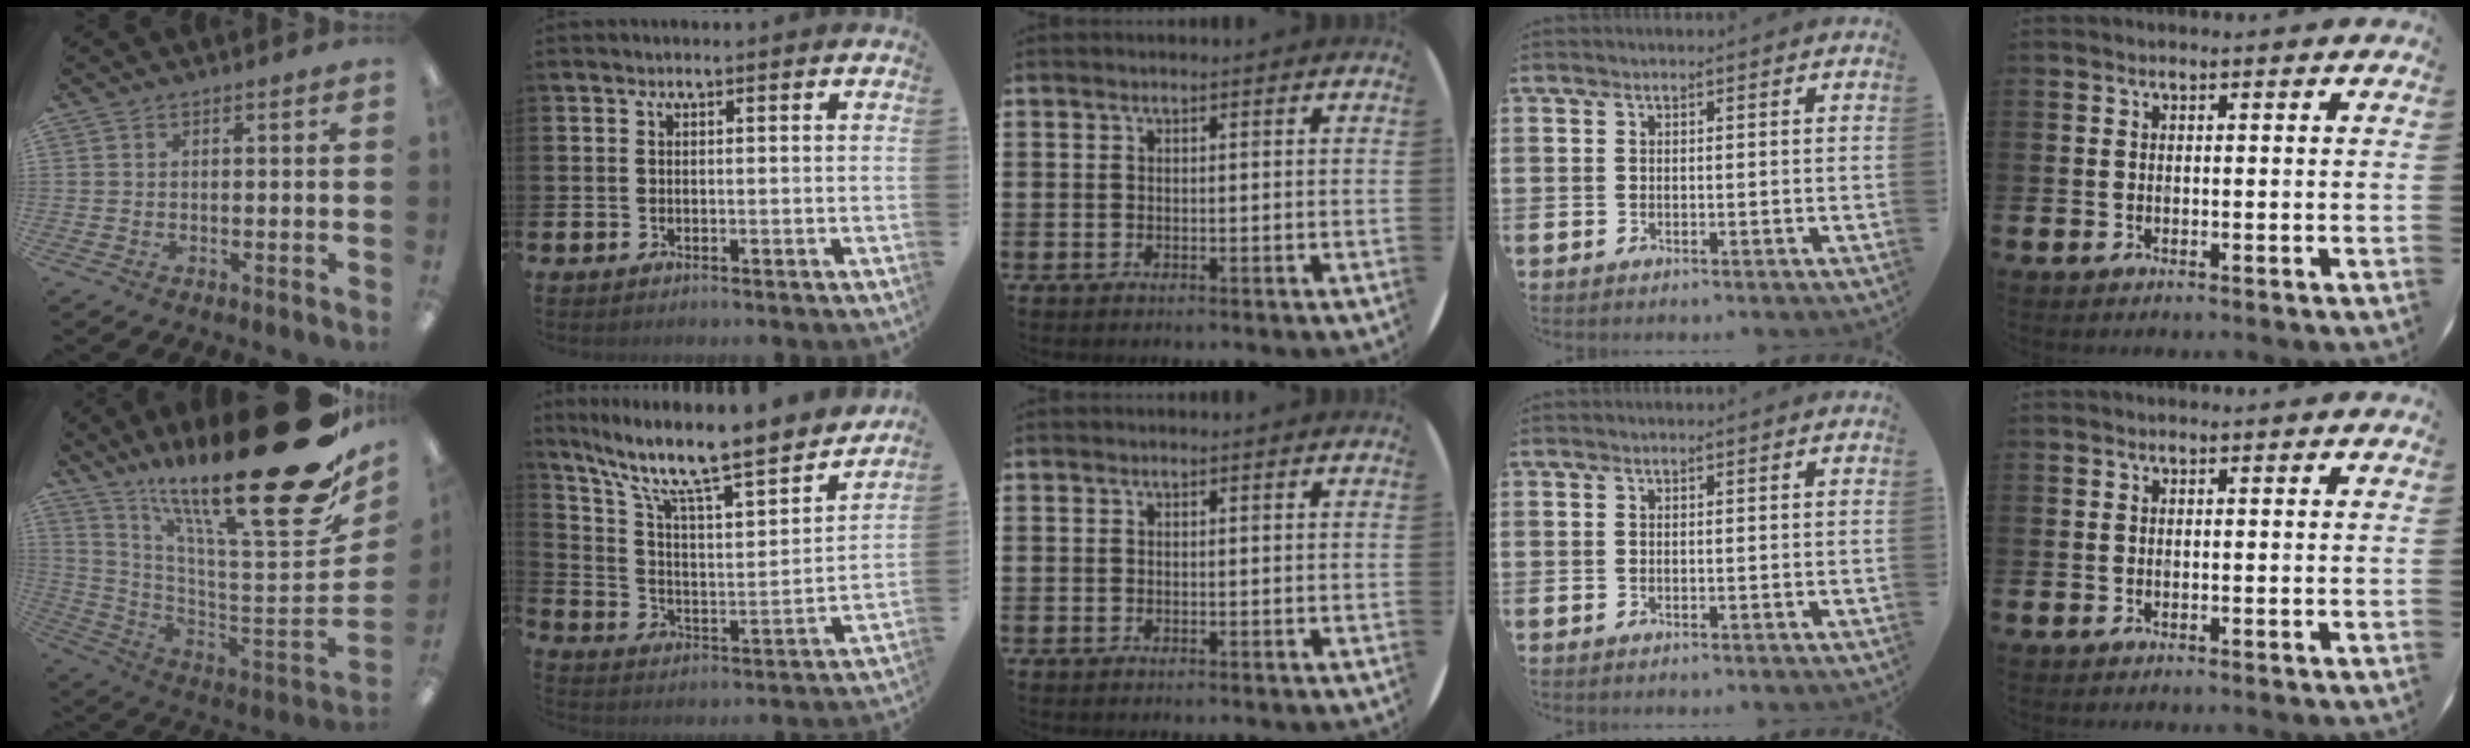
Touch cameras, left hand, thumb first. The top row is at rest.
{"thumb": {"total": 29.0, "force": [18.2, 6.5, 21.6], "torque": [-0.288, -0.147, 0.300]}, "index": {"total": 11.1, "force": [9.5, 2.0, 5.3], "torque": [-0.131, -0.074, 0.157]}}